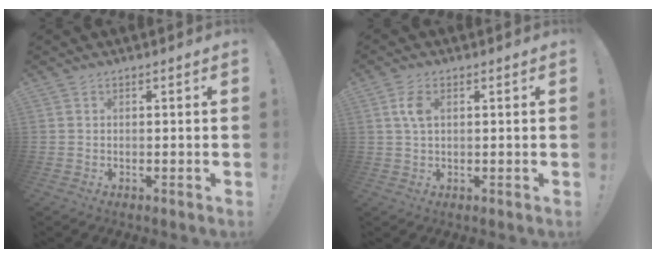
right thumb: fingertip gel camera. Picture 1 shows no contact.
{"total": 4.4, "force": [1.2, 2.2, 3.6], "torque": [-0.060, 0.002, 0.019]}